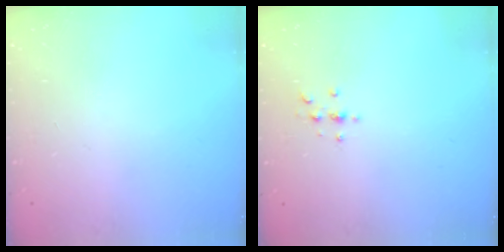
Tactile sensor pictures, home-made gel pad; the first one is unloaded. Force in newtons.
{"total": 2.2, "press": 2.1, "slide": 0.2}